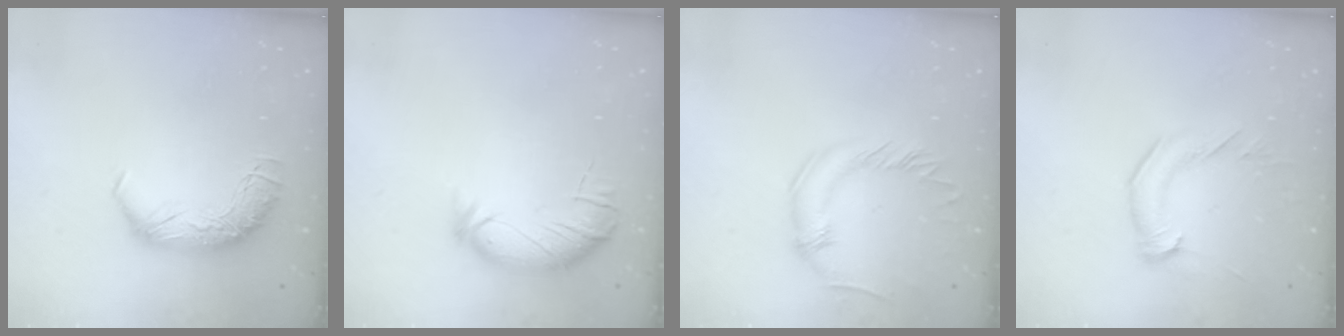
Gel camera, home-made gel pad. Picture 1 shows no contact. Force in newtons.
{"total": 3.8, "press": 3.4, "slide": 1.6}
{"total": 0.0}
{"total": 2.1, "press": 2.1, "slide": 0.5}